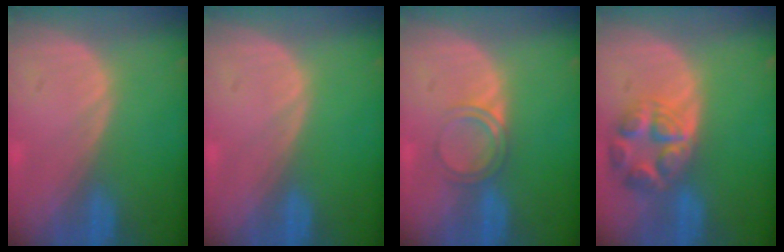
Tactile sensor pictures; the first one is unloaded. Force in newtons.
{"total": 0.0}
{"total": 3.0, "press": 3.0, "slide": 0.3}
{"total": 7.6, "press": 6.8, "slide": 3.4}